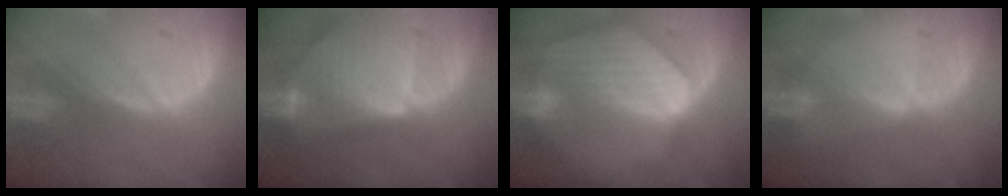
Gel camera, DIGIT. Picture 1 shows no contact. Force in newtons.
{"total": 9.5, "press": 8.3, "slide": 4.7}
{"total": 9.2, "press": 8.1, "slide": 4.4}
{"total": 1.3, "press": 1.3, "slide": 0.2}